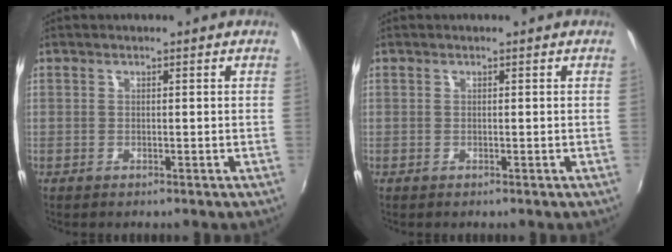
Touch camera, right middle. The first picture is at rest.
{"total": 0.0}